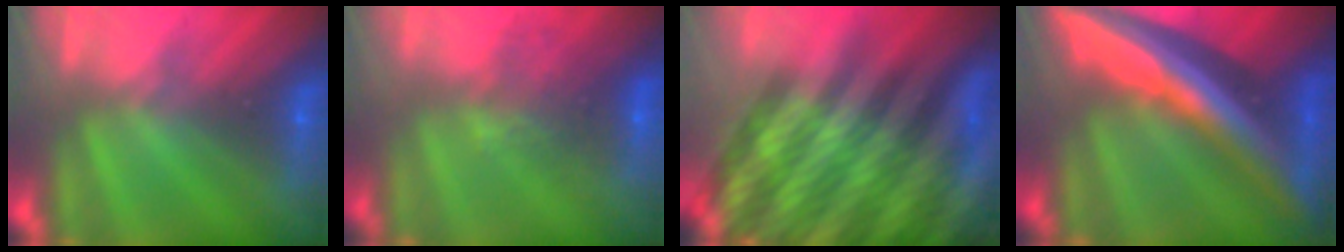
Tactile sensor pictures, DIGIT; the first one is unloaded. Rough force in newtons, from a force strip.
{"total": 7.1}
{"total": 6.7}
{"total": 8.2}